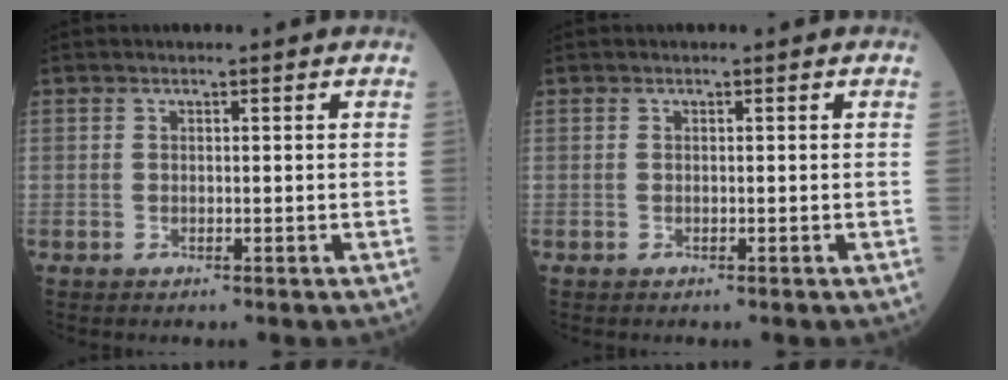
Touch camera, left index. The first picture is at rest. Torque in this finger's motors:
{"motor_torque": [-0.06, 0.07, -0.01, 0.00]}